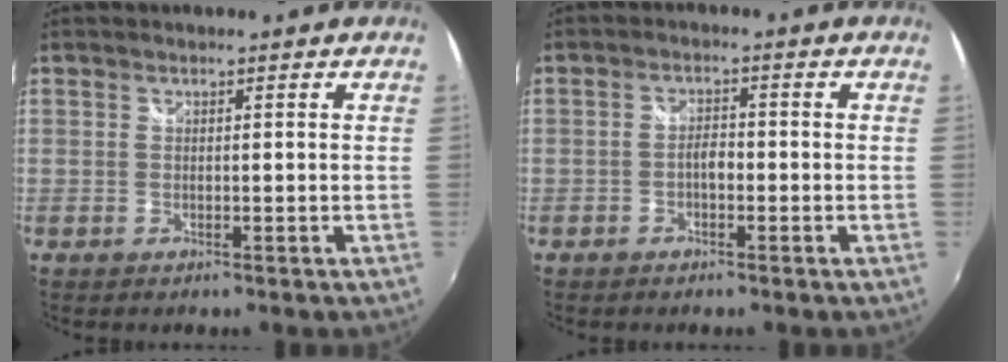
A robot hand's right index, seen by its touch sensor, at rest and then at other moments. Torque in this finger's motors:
{"motor_torque": [0.28, -0.02, 0.20, 0.05]}